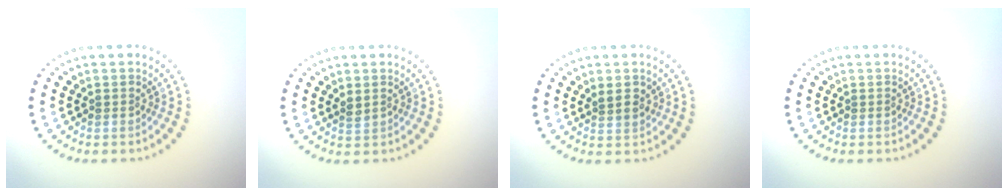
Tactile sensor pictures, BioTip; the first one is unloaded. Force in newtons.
{"total": 1.0, "press": 0.9, "slide": 0.4}
{"total": 1.6, "press": 1.4, "slide": 0.6}
{"total": 0.0}